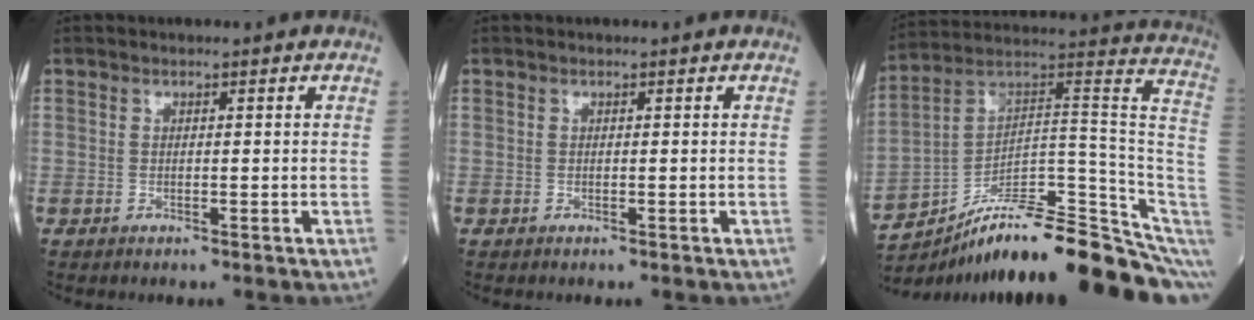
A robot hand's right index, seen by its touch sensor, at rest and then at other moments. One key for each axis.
{"total": 0.0}
{"total": 21.7, "fx": -15.9, "fy": 2.0, "fz": 14.6, "tx": -0.137, "ty": 0.072, "tz": -0.245}